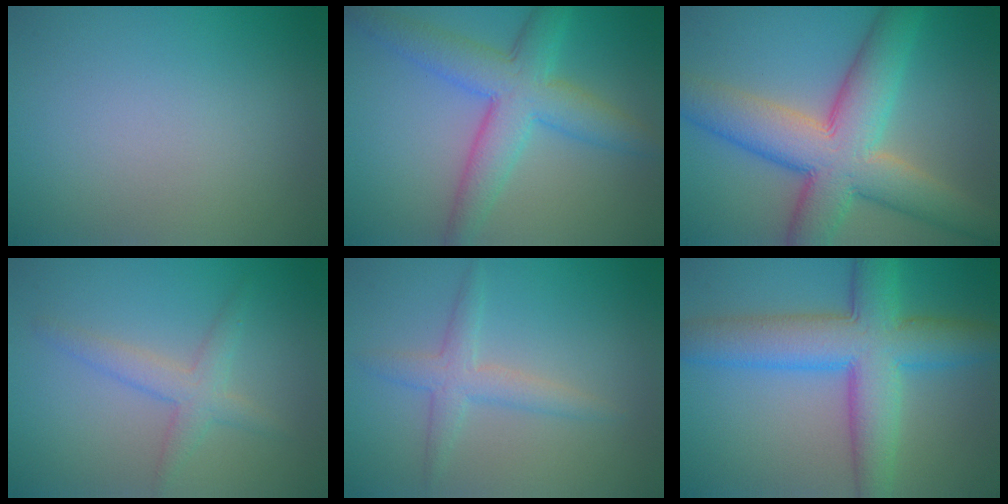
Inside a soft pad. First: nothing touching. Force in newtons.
{"total": 6.3, "press": 6.3, "slide": 0.0}
{"total": 10.6, "press": 10.5, "slide": 0.6}
{"total": 2.6, "press": 2.6, "slide": 0.2}
{"total": 2.7, "press": 2.7, "slide": 0.0}
{"total": 8.9, "press": 8.9, "slide": 0.1}